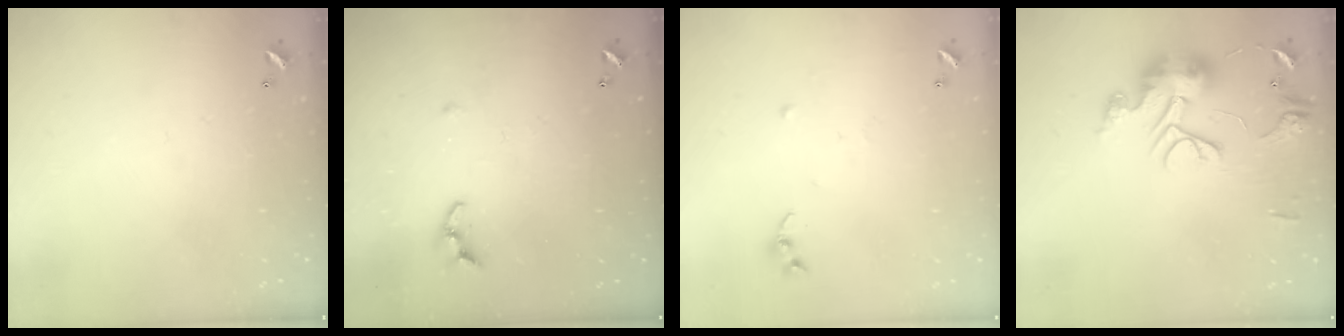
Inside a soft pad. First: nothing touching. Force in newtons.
{"total": 6.4, "press": 6.4, "slide": 0.5}
{"total": 4.8, "press": 4.7, "slide": 0.5}
{"total": 13.5, "press": 13.5, "slide": 1.0}